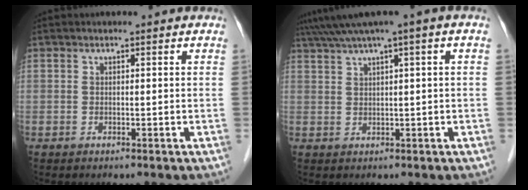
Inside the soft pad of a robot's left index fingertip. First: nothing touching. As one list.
[{"total": 5.6, "force": [3.2, -0.7, 4.5], "torque": [-0.087, 0.032, 0.059]}]